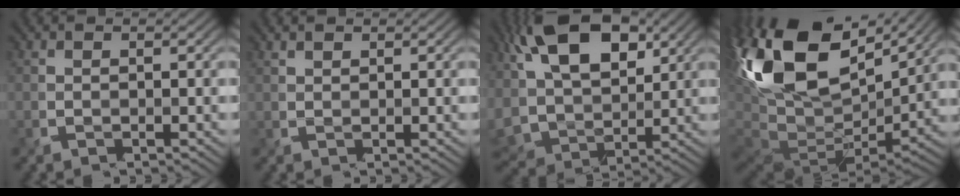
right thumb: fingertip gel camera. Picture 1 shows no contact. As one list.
[{"total": 0.9, "force": [0.9, -0.2, 0.2], "torque": [-0.014, -0.005, 0.025]}, {"total": 14.4, "force": [5.8, 8.1, 10.5], "torque": [-0.222, 0.007, 0.113]}, {"total": 19.3, "force": [6.5, 10.1, 15.1], "torque": [-0.347, 0.010, 0.149]}]